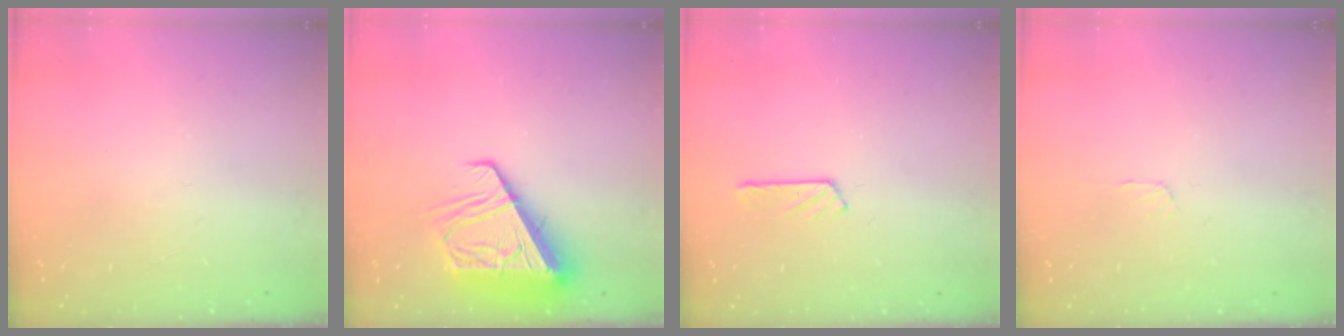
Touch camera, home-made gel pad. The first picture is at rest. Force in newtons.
{"total": 12.5, "press": 12.4, "slide": 1.6}
{"total": 2.4, "press": 2.3, "slide": 0.3}
{"total": 2.9, "press": 2.9, "slide": 0.4}